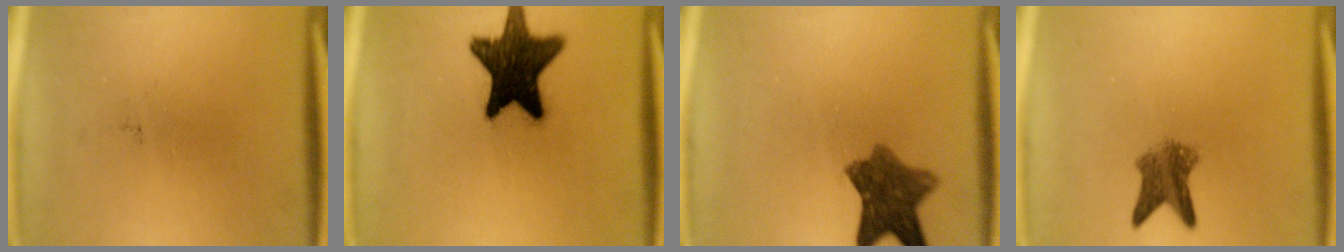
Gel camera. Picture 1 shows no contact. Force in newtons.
{"total": 16.4}
{"total": 8.3}
{"total": 4.8}